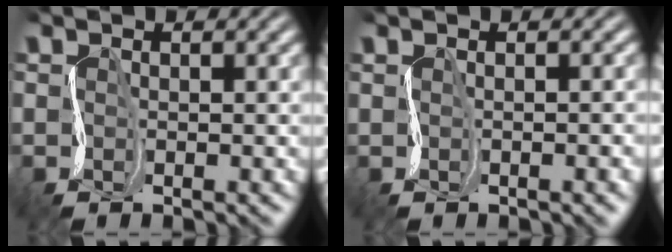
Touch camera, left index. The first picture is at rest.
{"total": 3.0, "force": [0.1, 1.5, 2.6], "torque": [-0.015, 0.010, 0.003]}